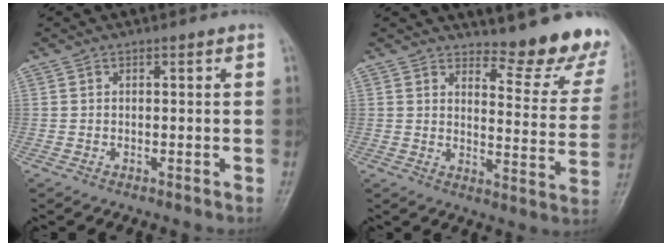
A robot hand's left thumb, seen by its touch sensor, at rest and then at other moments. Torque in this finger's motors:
{"motor_torque": [0.25, 0.04, 0.14, -0.09, 0.08]}